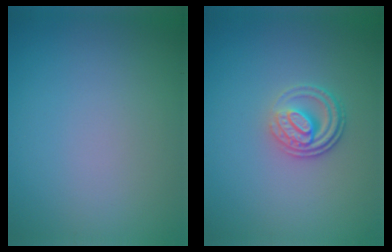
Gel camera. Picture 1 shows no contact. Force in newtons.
{"total": 3.0, "press": 2.4, "slide": 1.8}